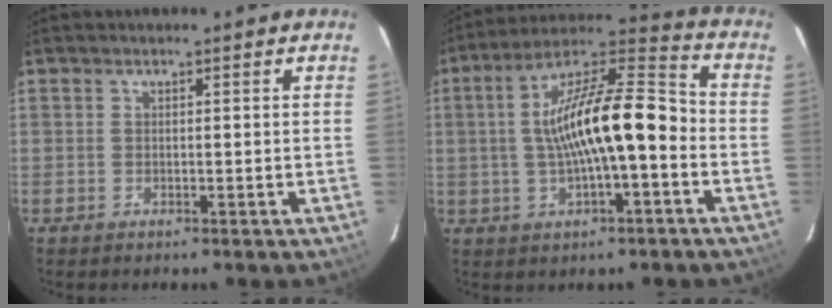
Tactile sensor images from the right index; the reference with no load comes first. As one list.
[{"total": 16.0, "force": [-2.1, 4.3, 15.3], "torque": [-0.264, 0.025, -0.035]}]